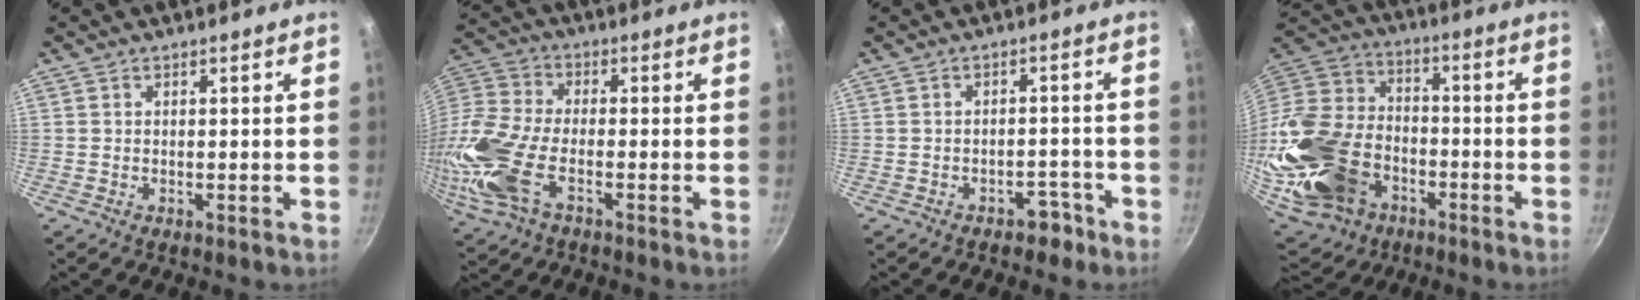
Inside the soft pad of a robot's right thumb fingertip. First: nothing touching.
{"total": 17.5, "force": [-5.5, 8.8, 14.2], "torque": [-0.351, 0.006, -0.105]}
{"total": 3.6, "force": [-2.6, 2.1, 1.4], "torque": [-0.004, 0.030, -0.033]}
{"total": 31.2, "force": [-10.4, 22.1, 19.5], "torque": [-0.502, 0.029, -0.183]}